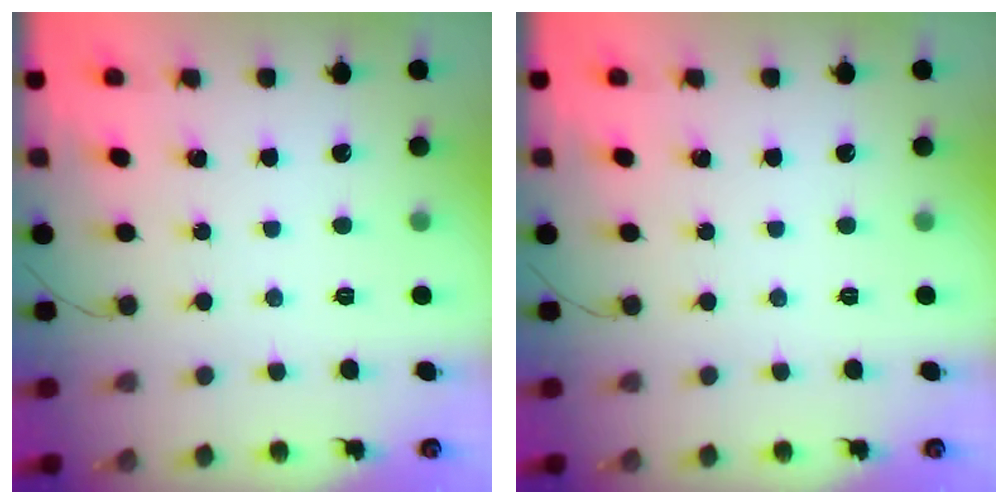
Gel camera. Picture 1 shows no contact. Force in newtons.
{"total": 0.0}